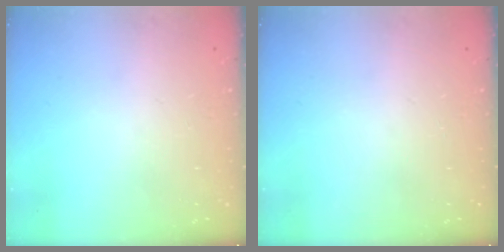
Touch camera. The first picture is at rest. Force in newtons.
{"total": 0.0}